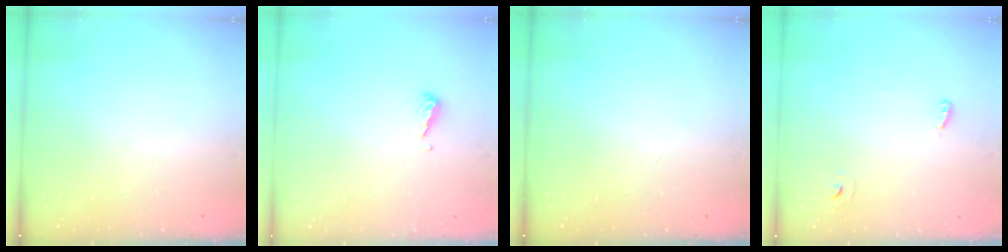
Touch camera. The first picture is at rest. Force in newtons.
{"total": 3.8, "press": 3.7, "slide": 0.3}
{"total": 0.0}
{"total": 2.6, "press": 2.5, "slide": 0.6}